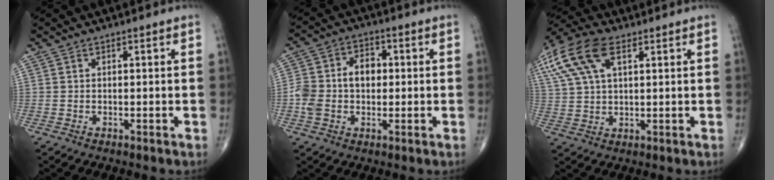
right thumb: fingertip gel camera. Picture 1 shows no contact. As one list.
[{"total": 9.9, "force": [-0.1, 7.0, 7.1], "torque": [-0.126, 0.029, -0.005]}, {"total": 14.7, "force": [6.4, 7.4, 10.9], "torque": [-0.251, 0.017, 0.121]}]